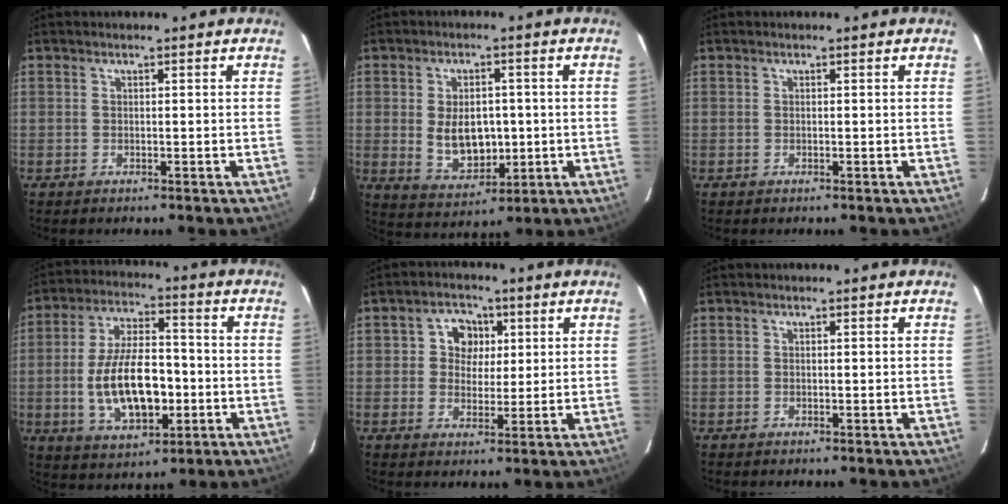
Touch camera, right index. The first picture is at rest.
{"total": 8.9, "force": [-0.3, 5.9, 6.6], "torque": [-0.126, -0.006, 0.013]}
{"total": 0.0}
{"total": 15.2, "force": [-2.9, 7.5, 12.9], "torque": [-0.250, 0.002, -0.037]}
{"total": 5.2, "force": [1.3, 4.7, 1.6], "torque": [-0.022, 0.011, 0.021]}
{"total": 0.0}